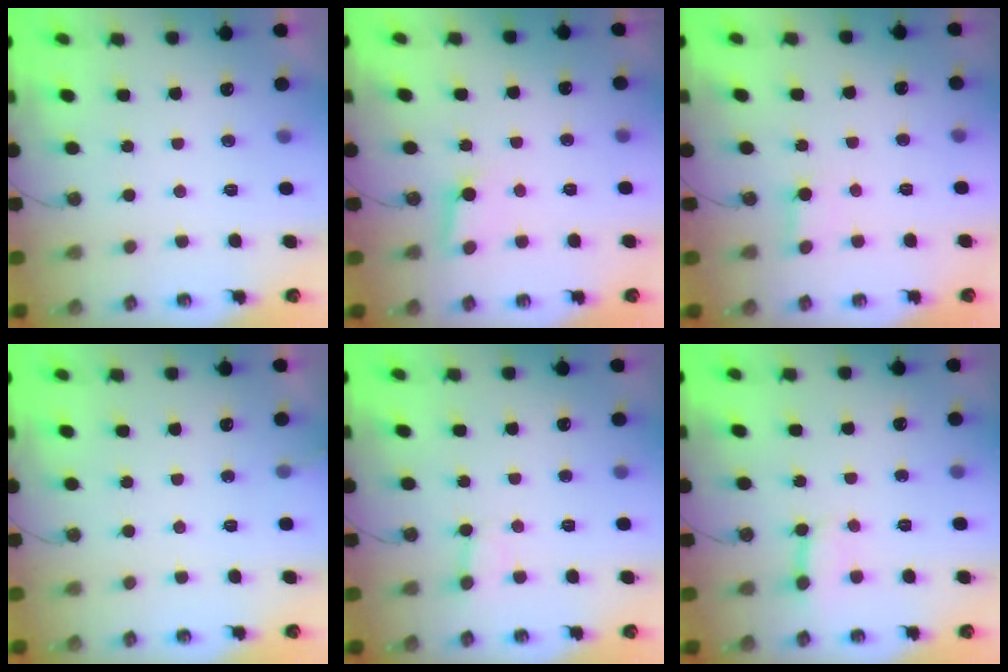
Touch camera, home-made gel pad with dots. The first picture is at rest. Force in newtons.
{"total": 3.0, "press": 3.0, "slide": 0.2}
{"total": 2.2, "press": 2.2, "slide": 0.1}
{"total": 2.8, "press": 2.8, "slide": 0.2}
{"total": 1.7, "press": 1.7, "slide": 0.0}
{"total": 2.8, "press": 2.8, "slide": 0.3}